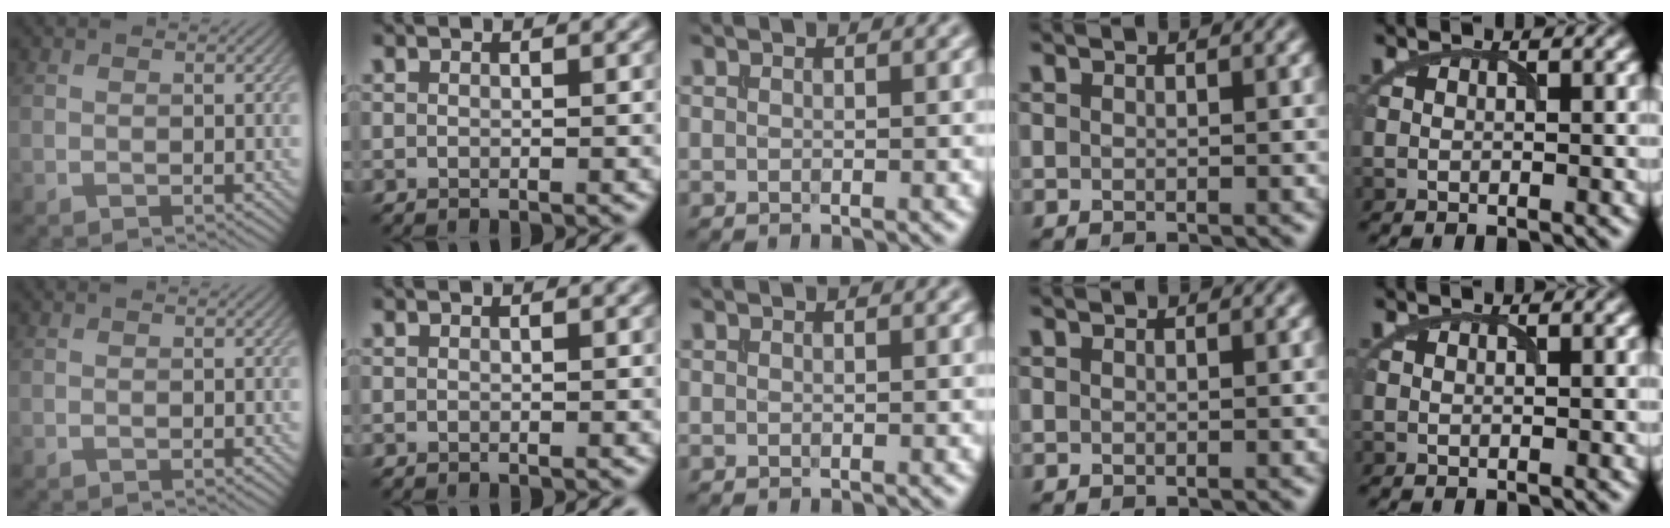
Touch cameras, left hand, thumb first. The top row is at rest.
{}